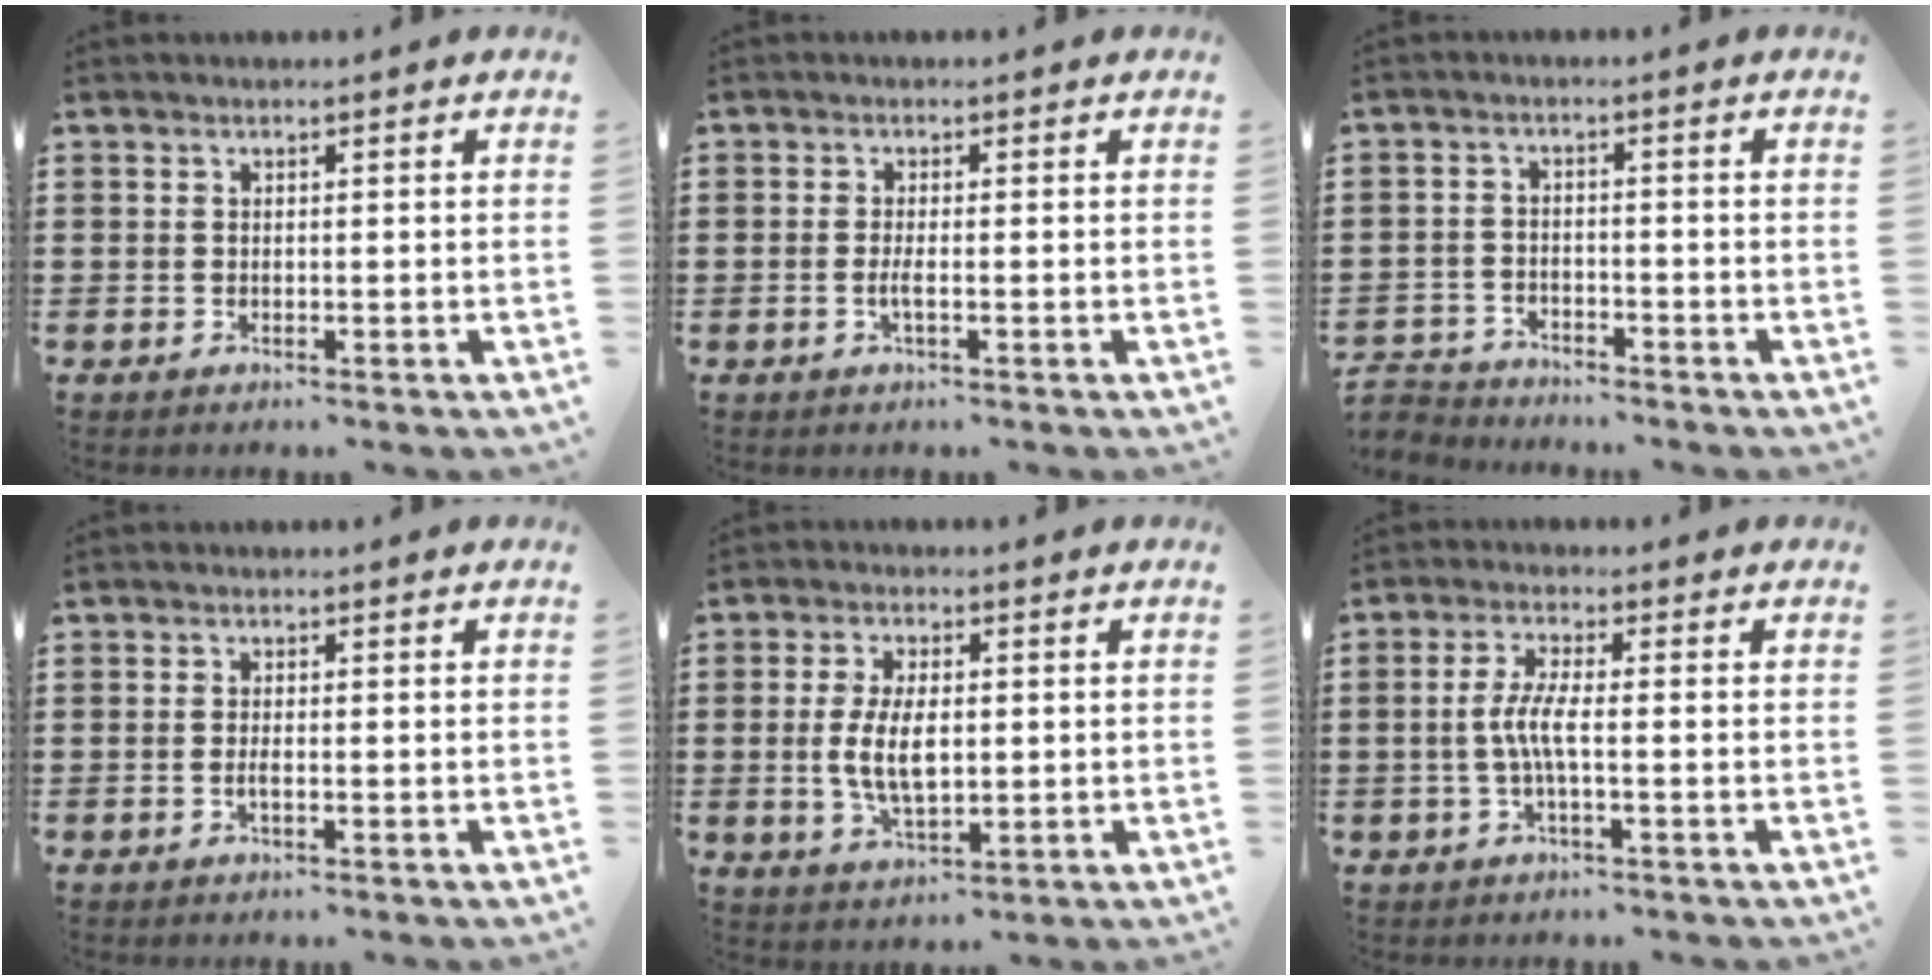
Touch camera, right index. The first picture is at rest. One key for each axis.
{"total": 1.8, "fx": -0.6, "fy": 0.2, "fz": 1.7, "tx": -0.038, "ty": -0.004, "tz": -0.012}
{"total": 2.9, "fx": -2.8, "fy": 0.5, "fz": -0.4, "tx": -0.003, "ty": 0.000, "tz": -0.064}
{"total": 1.2, "fx": -0.4, "fy": 0.3, "fz": 1.1, "tx": -0.022, "ty": -0.002, "tz": -0.007}
{"total": 7.2, "fx": -0.2, "fy": 3.3, "fz": 6.3, "tx": -0.136, "ty": 0.001, "tz": -0.007}
{"total": 4.8, "fx": -0.9, "fy": 0.9, "fz": 4.6, "tx": -0.104, "ty": -0.005, "tz": -0.025}